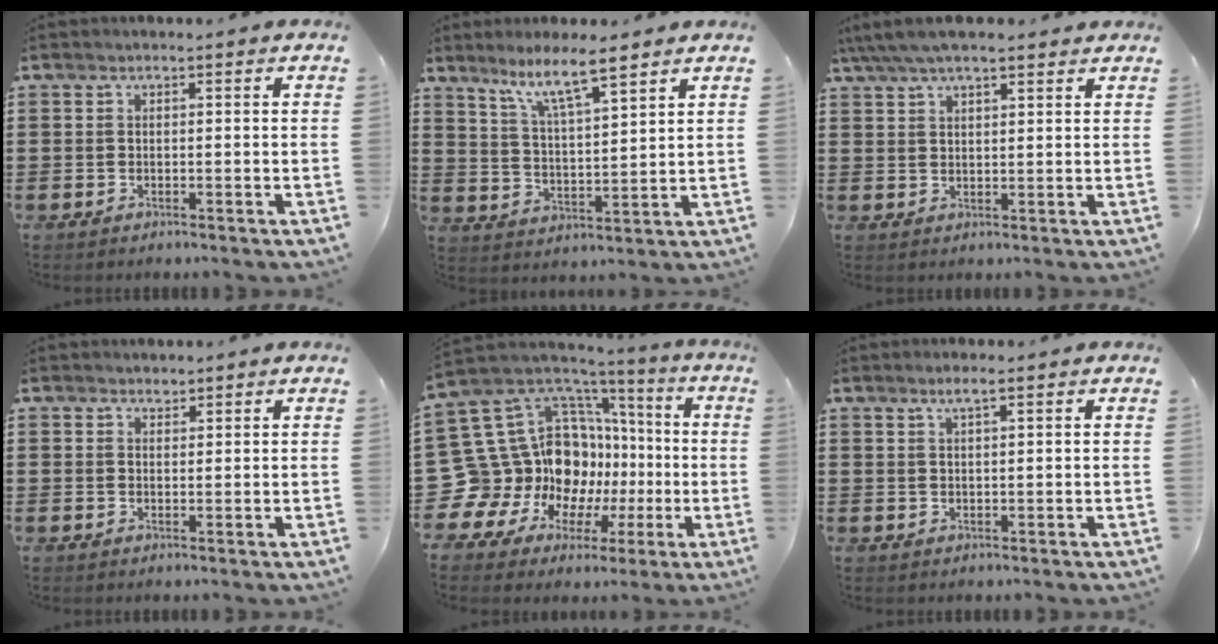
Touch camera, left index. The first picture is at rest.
{"total": 7.7, "force": [6.1, 0.7, 4.6], "torque": [-0.108, -0.021, 0.107]}
{"total": 5.1, "force": [4.0, 1.2, 2.9], "torque": [-0.064, 0.001, 0.073]}
{"total": 1.2, "force": [1.2, 0.4, 0.1], "torque": [-0.003, 0.000, 0.023]}
{"total": 16.9, "force": [-2.2, 15.0, 7.4], "torque": [-0.220, -0.033, 0.006]}
{"total": 1.9, "force": [1.2, 0.1, 1.5], "torque": [-0.030, 0.001, 0.021]}